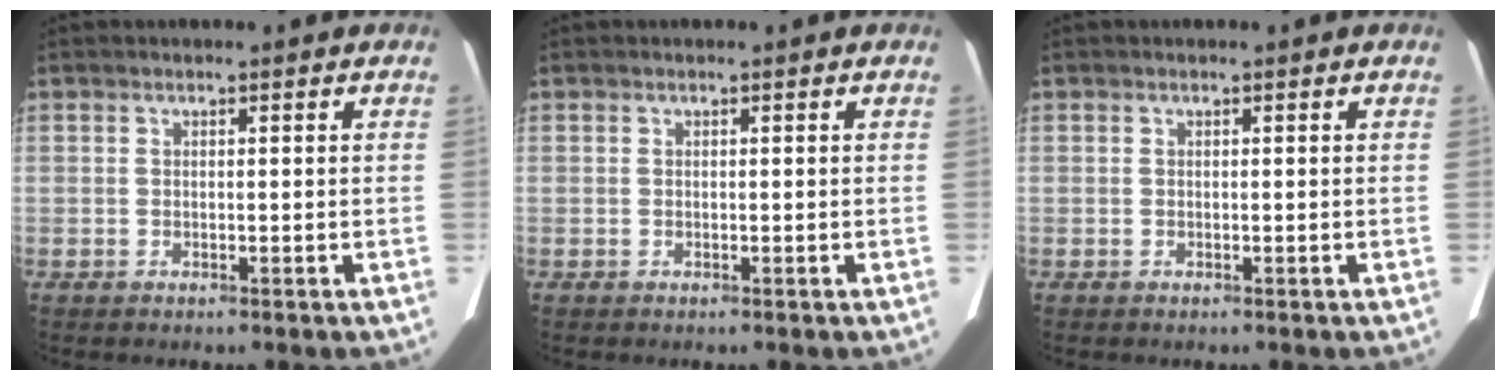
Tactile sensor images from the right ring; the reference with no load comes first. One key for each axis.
{"total": 0.0}
{"total": 0.0}